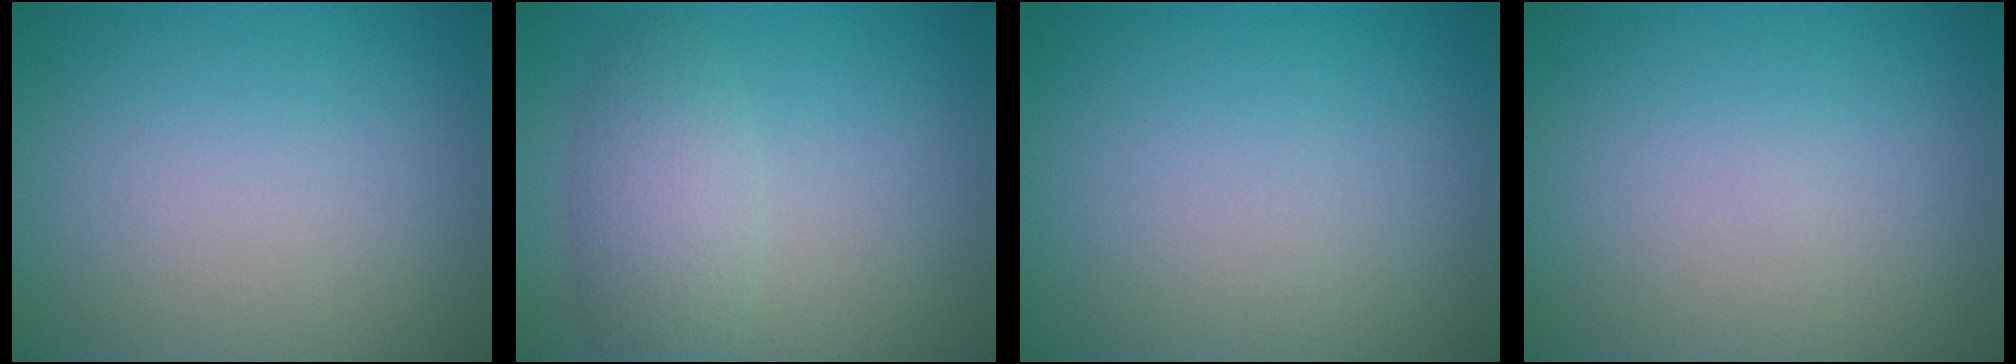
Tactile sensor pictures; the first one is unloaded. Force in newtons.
{"total": 3.5, "press": 3.5, "slide": 0.1}
{"total": 0.0}
{"total": 0.0}